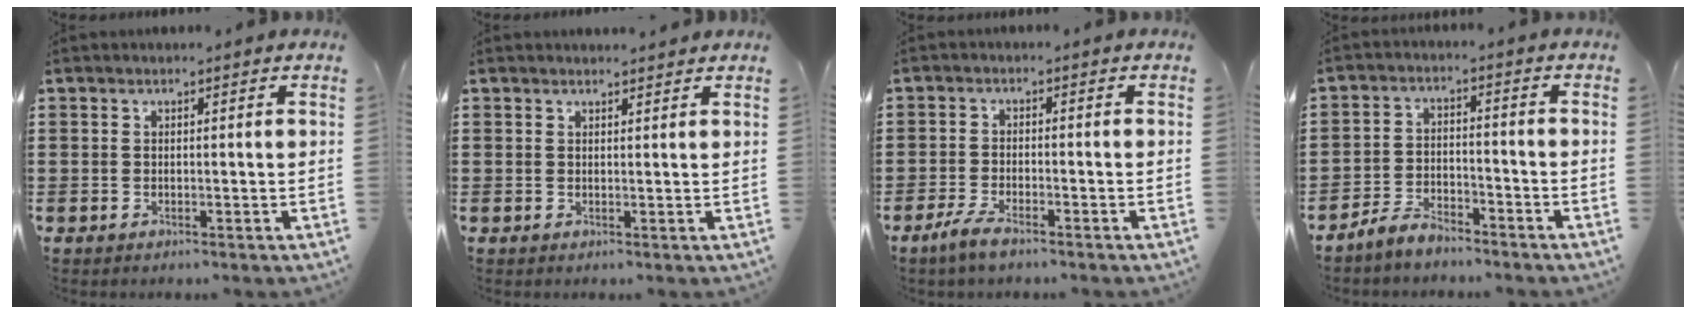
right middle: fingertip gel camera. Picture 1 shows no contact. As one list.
[{"total": 0.8, "force": [0.8, 0.1, 0.1], "torque": [0.004, -0.005, 0.012]}, {"total": 3.4, "force": [-2.6, 0.8, 2.0], "torque": [-0.054, -0.003, -0.056]}, {"total": 4.8, "force": [-4.4, 0.4, 1.9], "torque": [-0.052, -0.005, -0.090]}]